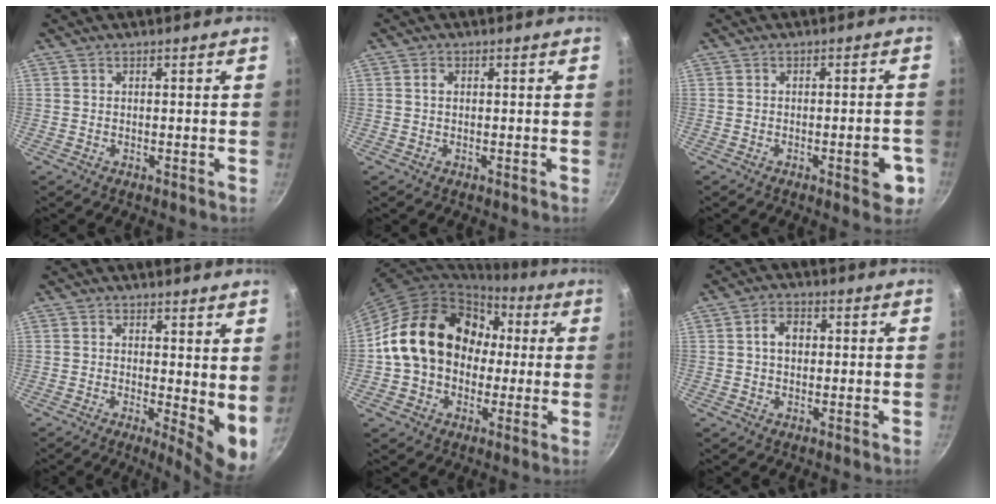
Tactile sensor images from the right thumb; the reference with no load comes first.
{"total": 1.2, "force": [0.2, 0.9, 0.8], "torque": [-0.012, 0.006, 0.002]}
{"total": 5.8, "force": [-2.2, 2.0, 5.0], "torque": [-0.045, 0.011, -0.027]}
{"total": 7.2, "force": [0.6, 2.6, 6.7], "torque": [-0.085, -0.022, 0.009]}
{"total": 20.3, "force": [1.7, 16.0, 12.2], "torque": [-0.177, 0.050, 0.029]}
{"total": 4.4, "force": [0.5, 3.3, 2.9], "torque": [-0.031, 0.011, 0.002]}